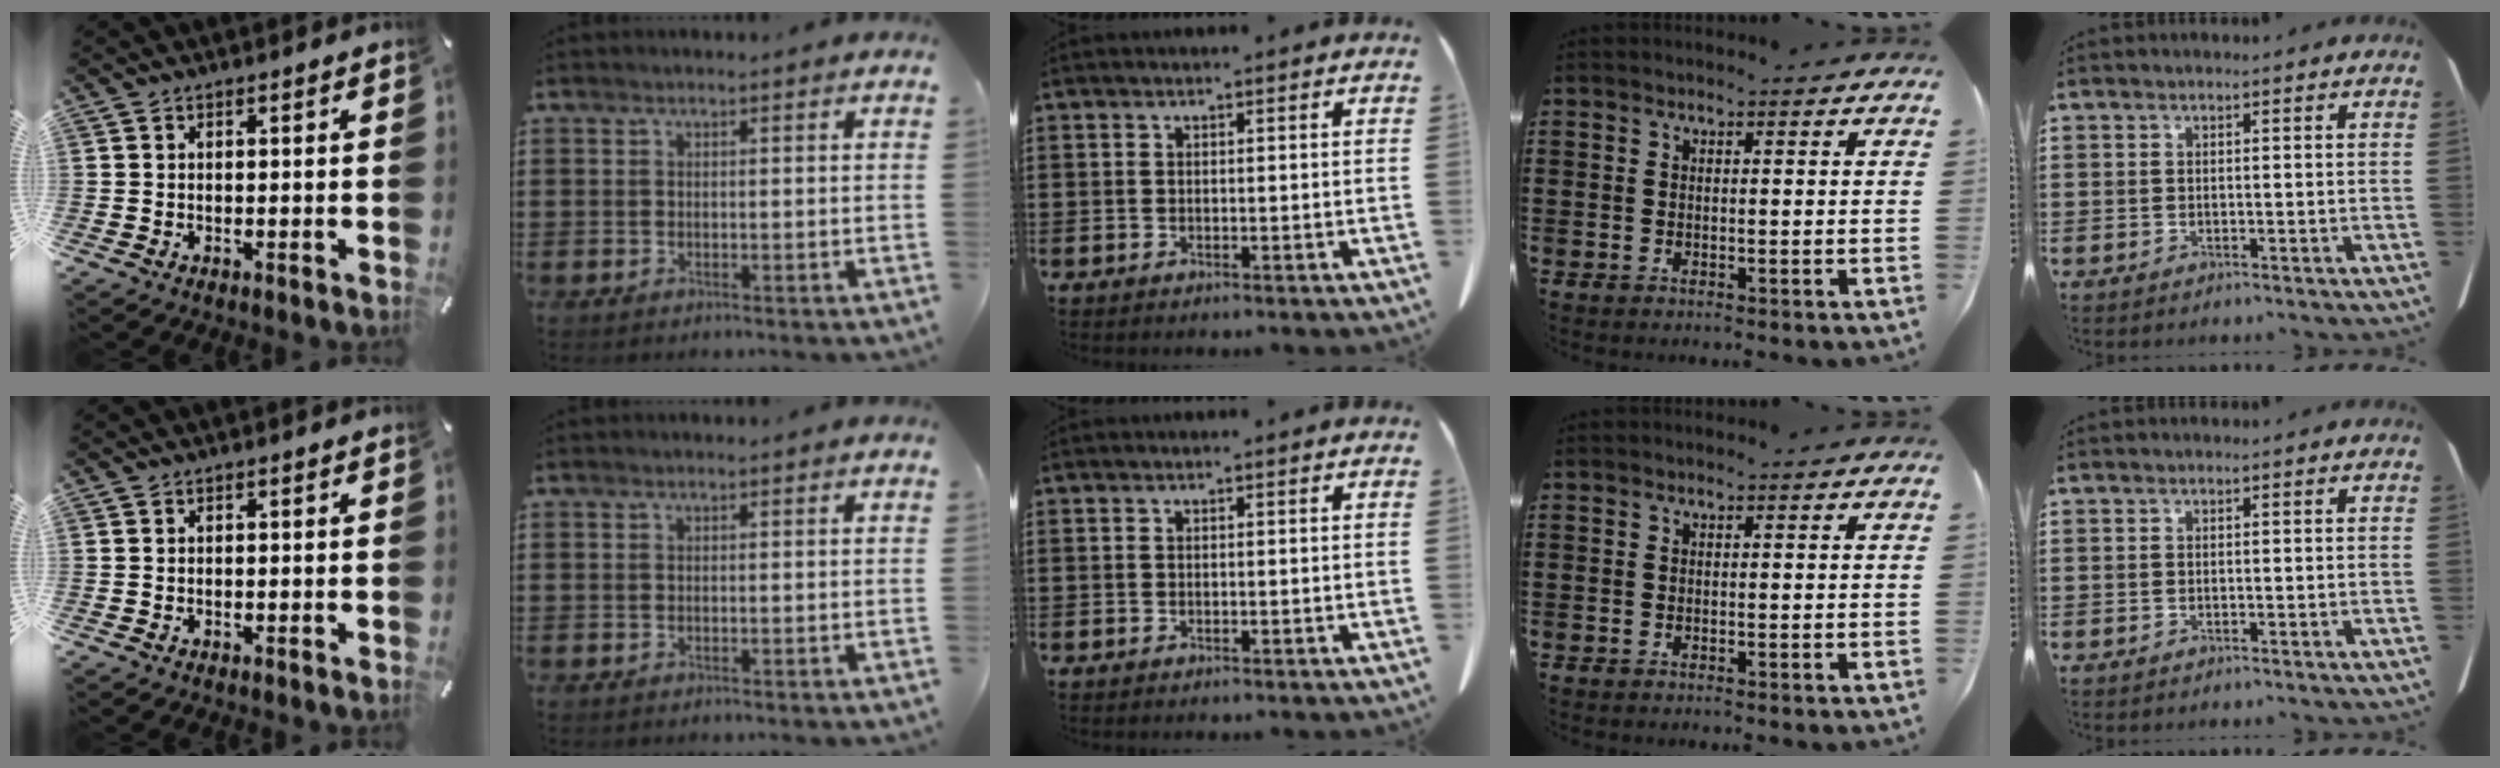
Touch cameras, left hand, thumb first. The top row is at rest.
{}